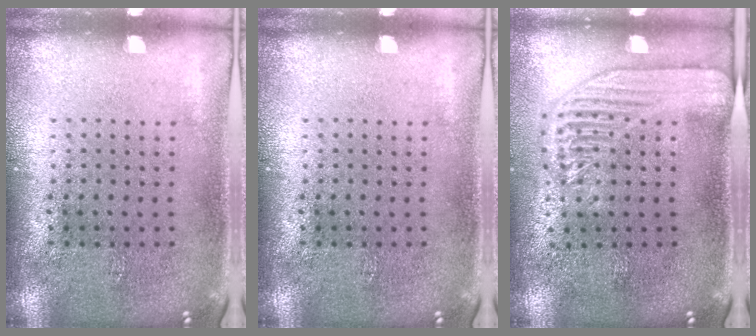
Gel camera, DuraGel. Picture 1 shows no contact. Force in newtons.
{"total": 0.0}
{"total": 2.2, "press": 1.9, "slide": 1.0}